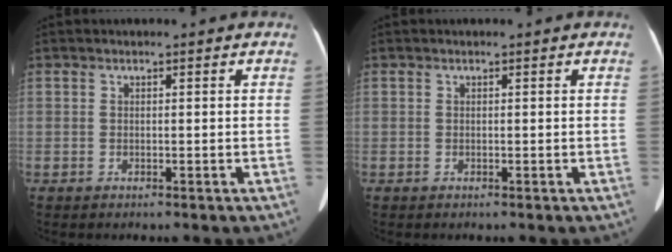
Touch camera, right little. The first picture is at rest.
{"total": 0.0}